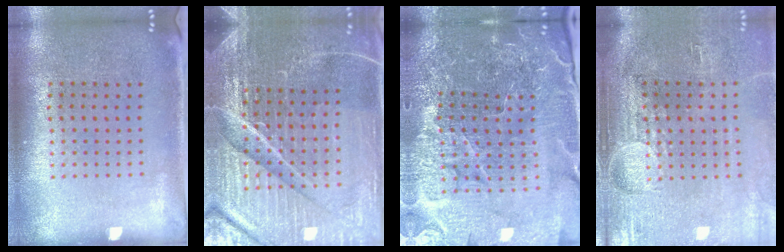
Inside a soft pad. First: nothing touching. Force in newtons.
{"total": 6.3, "press": 5.7, "slide": 2.9}
{"total": 5.7, "press": 5.3, "slide": 2.1}
{"total": 4.5, "press": 3.8, "slide": 2.5}